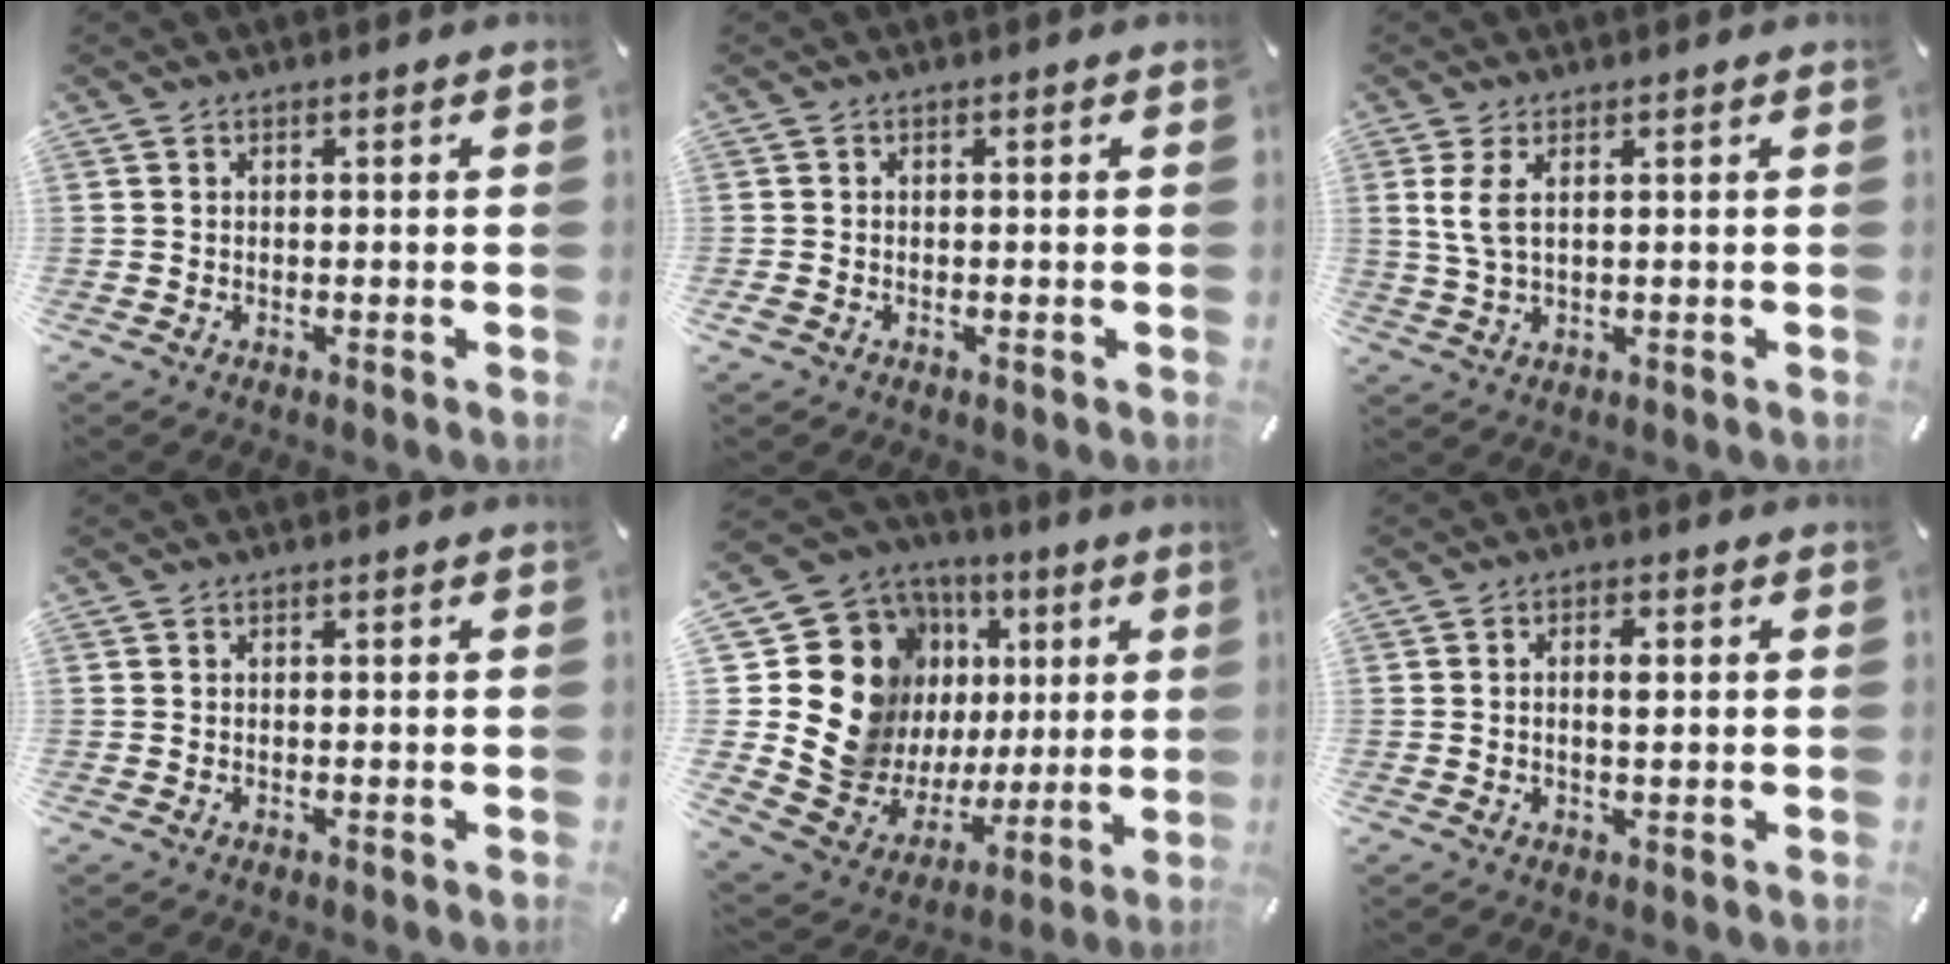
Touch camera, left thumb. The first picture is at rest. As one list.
[{"total": 0.8, "force": [-0.5, 0.4, 0.4], "torque": [-0.006, 0.000, -0.009]}, {"total": 4.9, "force": [1.7, 1.7, 4.2], "torque": [-0.102, -0.006, 0.027]}, {"total": 0.0}, {"total": 20.0, "force": [5.0, 17.1, 9.3], "torque": [-0.173, -0.055, 0.121]}, {"total": 2.7, "force": [0.3, 1.0, 2.5], "torque": [-0.041, 0.001, 0.001]}]